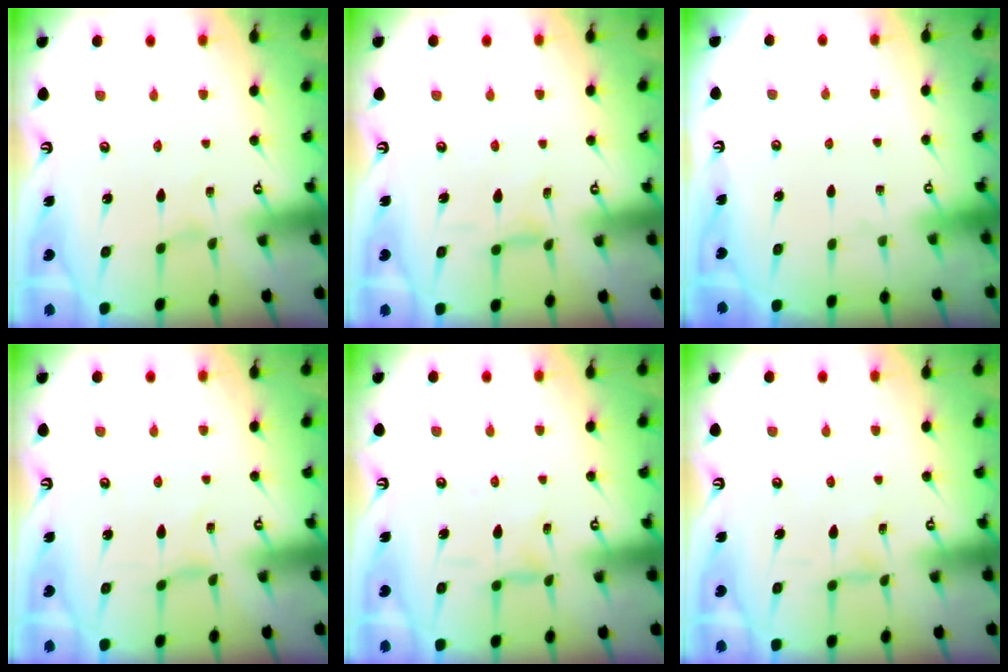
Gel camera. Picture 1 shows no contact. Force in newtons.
{"total": 1.3, "press": 1.2, "slide": 0.4}
{"total": 0.0}
{"total": 0.0}
{"total": 2.4, "press": 2.3, "slide": 0.3}
{"total": 1.0, "press": 1.0, "slide": 0.1}